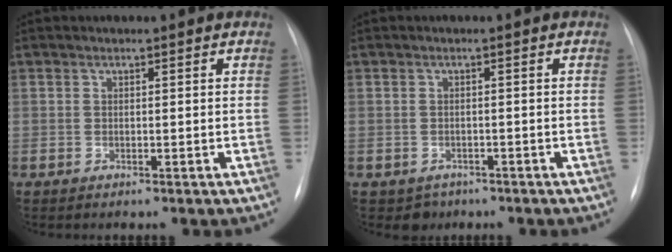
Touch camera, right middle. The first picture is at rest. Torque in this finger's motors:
{"motor_torque": [0.20, -0.26, -0.02, -0.01]}